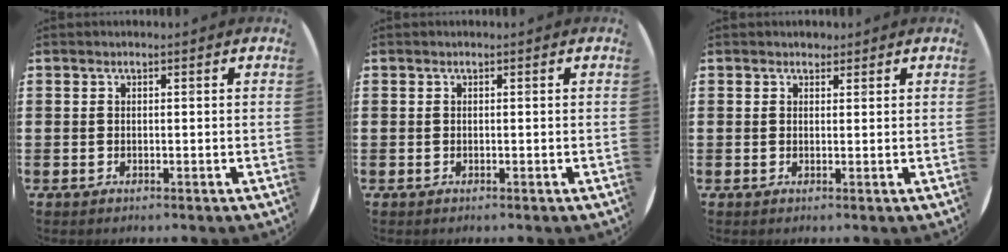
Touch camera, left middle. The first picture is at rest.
{"total": 0.0}
{"total": 1.0, "force": [0.9, 0.4, -0.1], "torque": [0.009, -0.001, 0.016]}